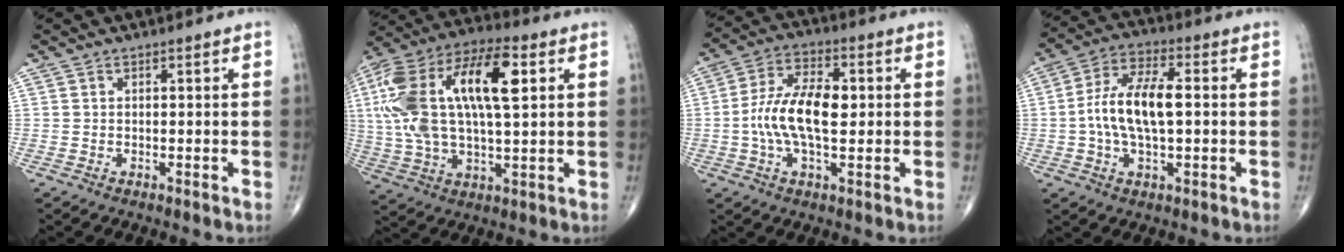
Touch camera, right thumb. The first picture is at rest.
{"total": 24.9, "force": [5.4, 10.8, 21.7], "torque": [-0.446, 0.024, 0.086]}
{"total": 12.3, "force": [-0.1, 5.9, 10.8], "torque": [-0.211, 0.018, -0.008]}
{"total": 12.1, "force": [-0.1, 5.6, 10.8], "torque": [-0.214, 0.022, -0.007]}